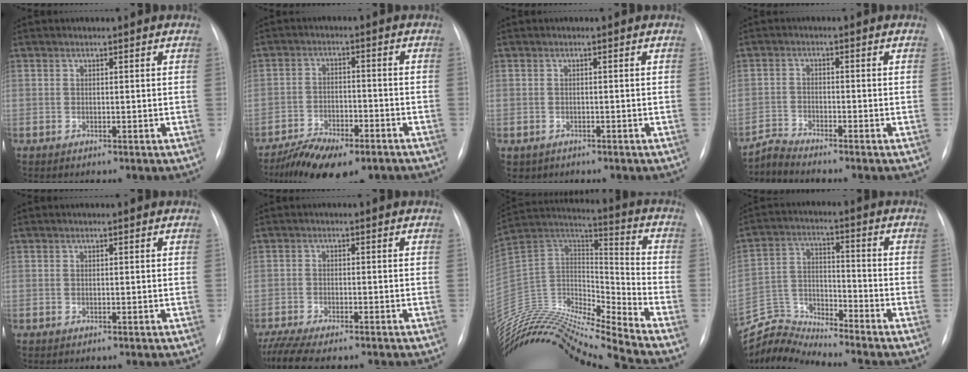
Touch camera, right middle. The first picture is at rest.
{"total": 10.7, "force": [-8.0, 3.8, 6.1], "torque": [-0.102, -0.012, -0.129]}
{"total": 1.4, "force": [-0.8, 1.1, 0.2], "torque": [-0.012, -0.001, -0.005]}
{"total": 3.0, "force": [-2.8, -1.0, -0.5], "torque": [0.007, -0.021, -0.057]}
{"total": 0.0}
{"total": 9.9, "force": [-8.3, 2.6, 4.9], "torque": [-0.091, -0.010, -0.127]}
{"total": 24.2, "force": [-22.9, -0.5, 7.9], "torque": [-0.164, 0.019, -0.394]}
{"total": 8.1, "force": [-7.9, -1.5, -1.4], "torque": [0.019, 0.023, -0.148]}